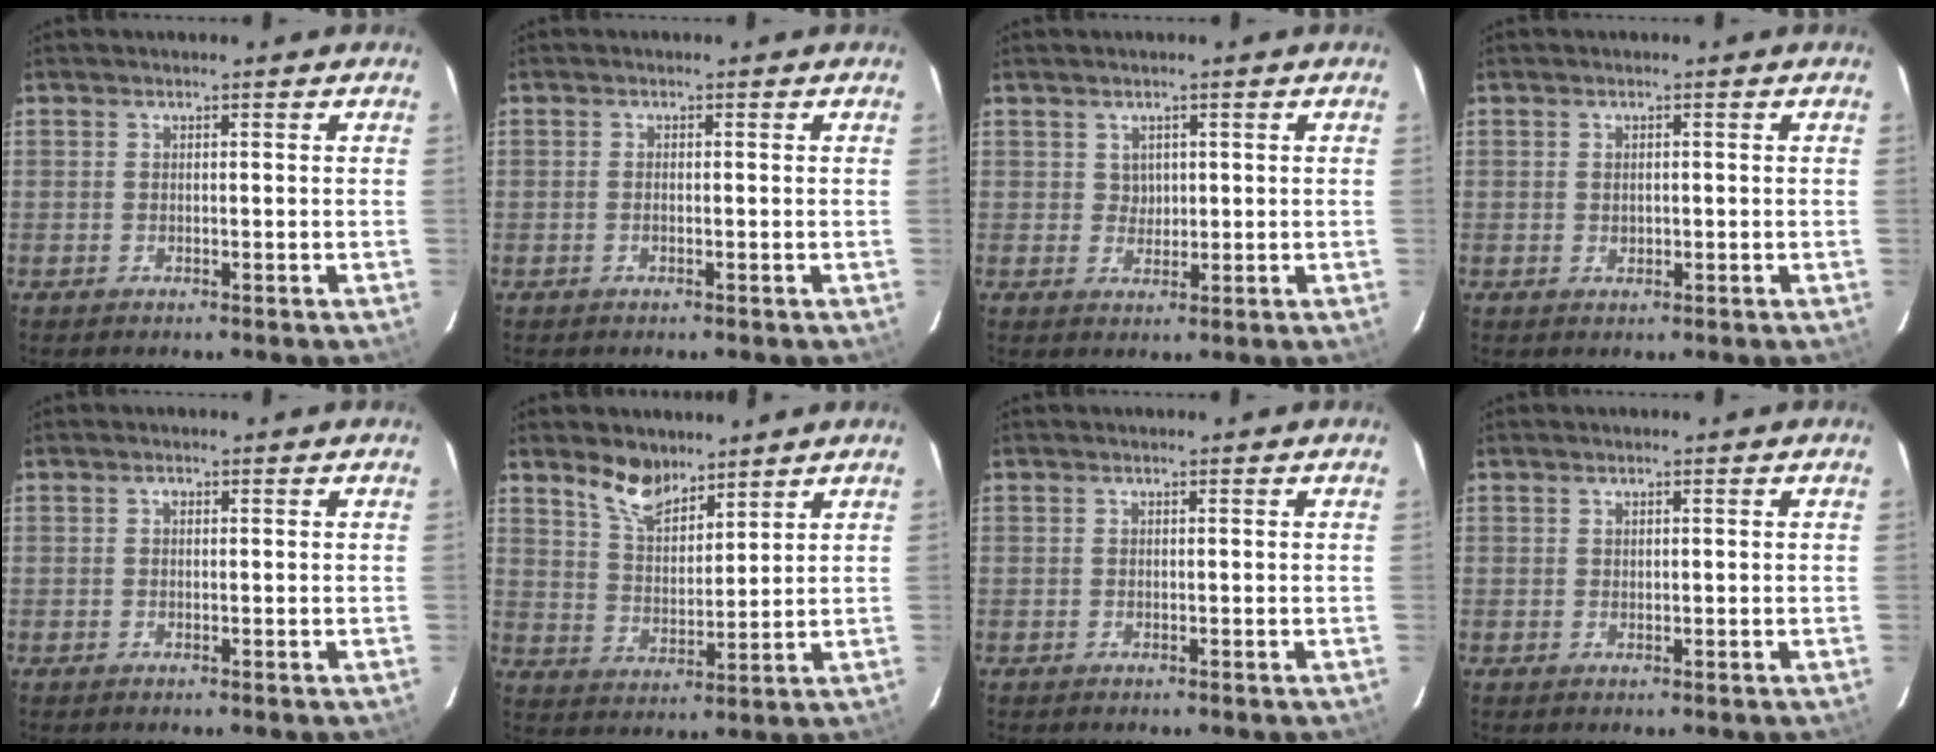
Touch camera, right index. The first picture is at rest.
{"total": 0.7, "force": [-0.2, 0.3, 0.6], "torque": [-0.013, 0.001, -0.005]}
{"total": 2.3, "force": [0.8, 2.1, 0.4], "torque": [0.001, 0.004, 0.017]}
{"total": 1.1, "force": [0.0, 0.9, 0.5], "torque": [-0.008, 0.000, 0.002]}
{"total": 0.6, "force": [0.2, 0.6, 0.3], "torque": [-0.005, 0.002, 0.003]}
{"total": 7.9, "force": [6.2, 3.3, 3.6], "torque": [-0.062, 0.001, 0.121]}
{"total": 0.0}
{"total": 0.6, "force": [0.4, 0.4, 0.0], "torque": [0.001, 0.000, 0.008]}